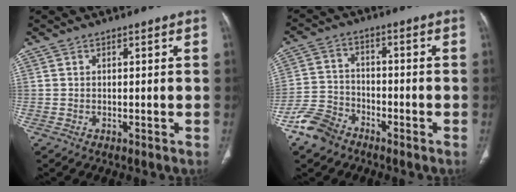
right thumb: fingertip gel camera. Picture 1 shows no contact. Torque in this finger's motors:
{"motor_torque": [1.23, 0.06, 0.25, -1.09, 0.05]}